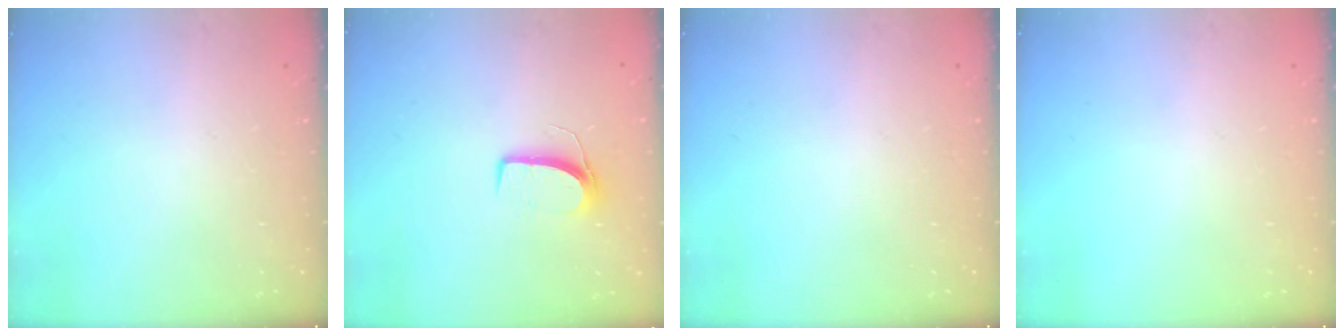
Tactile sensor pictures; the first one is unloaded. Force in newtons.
{"total": 7.0, "press": 7.0, "slide": 0.4}
{"total": 0.0}
{"total": 0.0}